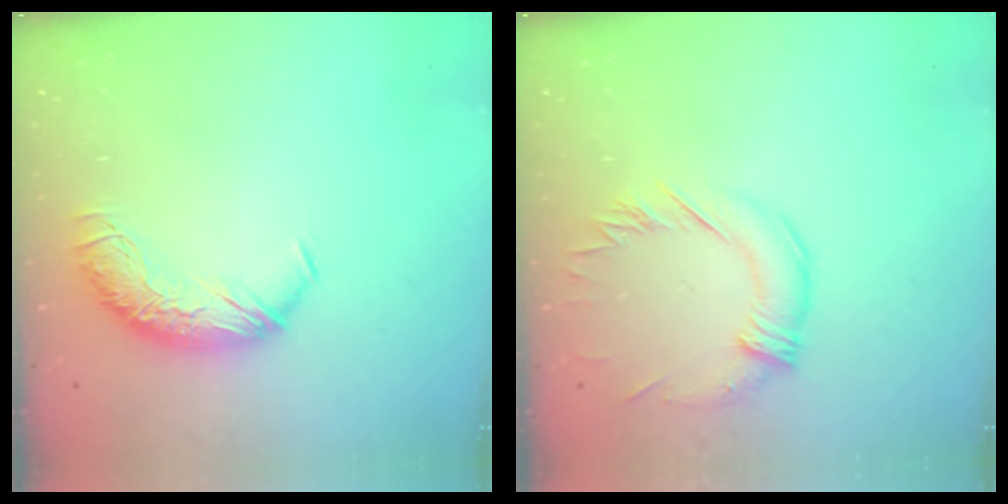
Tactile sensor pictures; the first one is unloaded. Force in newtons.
{"total": 1.3, "press": 0.3, "slide": 1.3}